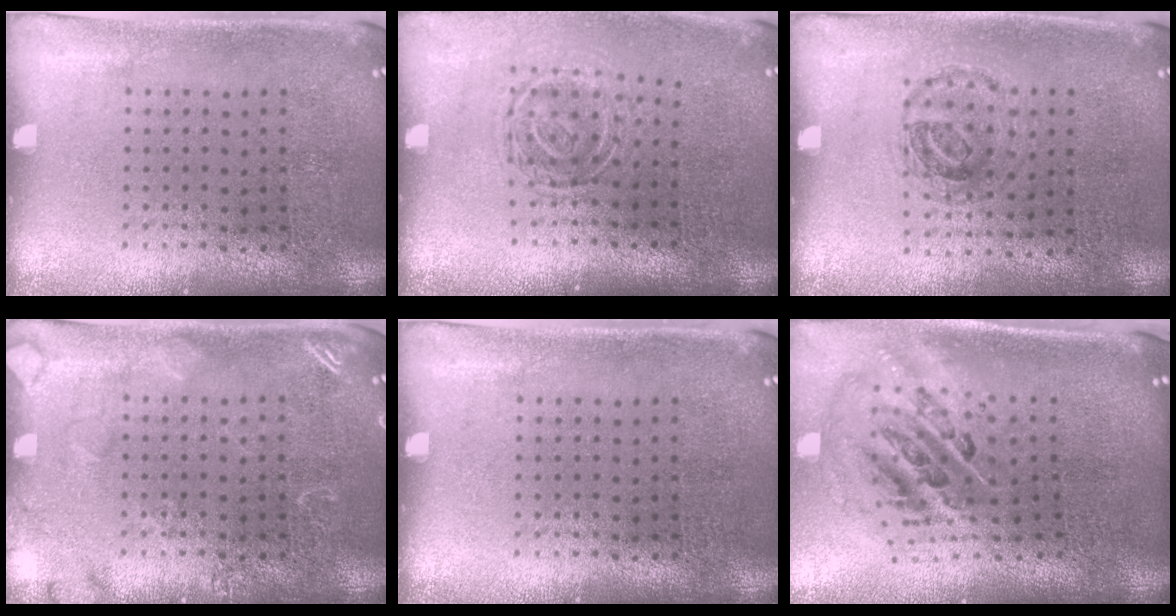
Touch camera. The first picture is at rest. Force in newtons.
{"total": 1.7, "press": 1.2, "slide": 1.1}
{"total": 0.9, "press": 0.8, "slide": 0.3}
{"total": 2.0, "press": 2.0, "slide": 0.2}
{"total": 0.0}
{"total": 2.7, "press": 1.9, "slide": 2.0}